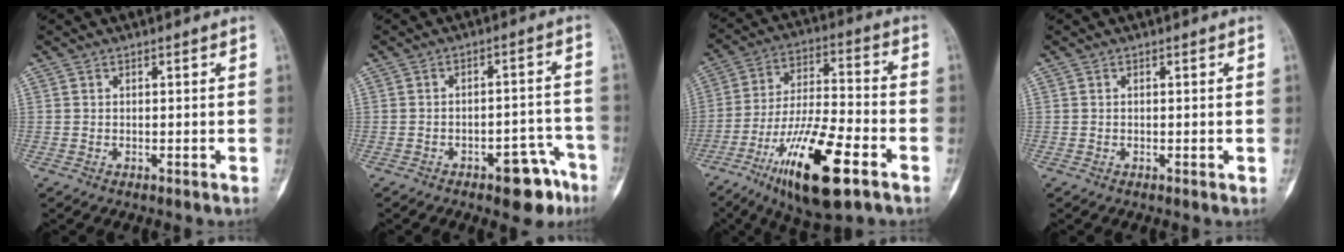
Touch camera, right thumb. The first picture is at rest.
{"total": 8.7, "force": [-5.3, 3.7, 5.8], "torque": [-0.048, 0.042, -0.064]}
{"total": 19.4, "force": [-10.0, 5.5, 15.7], "torque": [-0.295, 0.042, -0.170]}
{"total": 0.0}